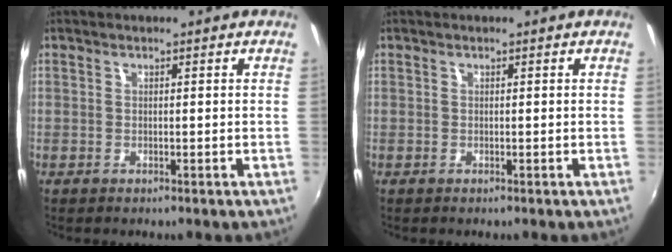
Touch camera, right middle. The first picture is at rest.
{"total": 0.0}